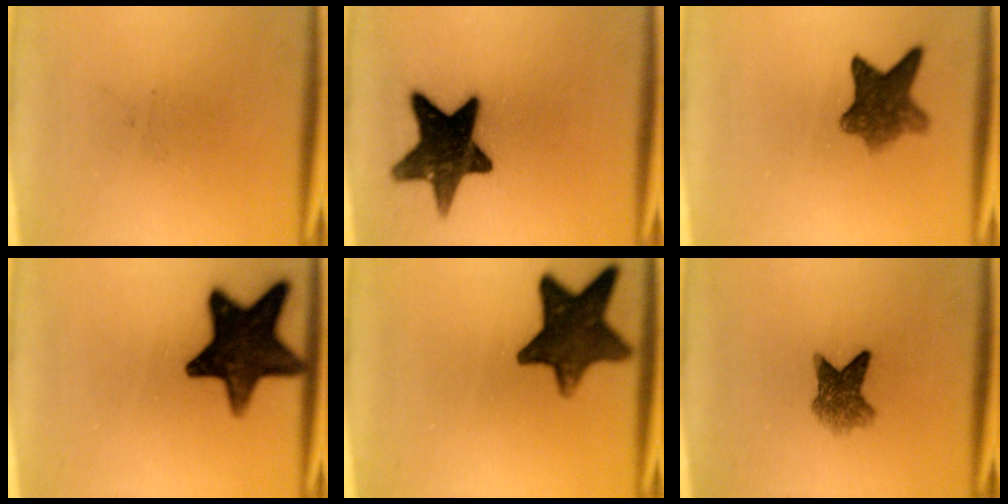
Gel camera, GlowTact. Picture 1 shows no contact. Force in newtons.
{"total": 15.0}
{"total": 7.1}
{"total": 15.3}
{"total": 12.9}
{"total": 5.0}